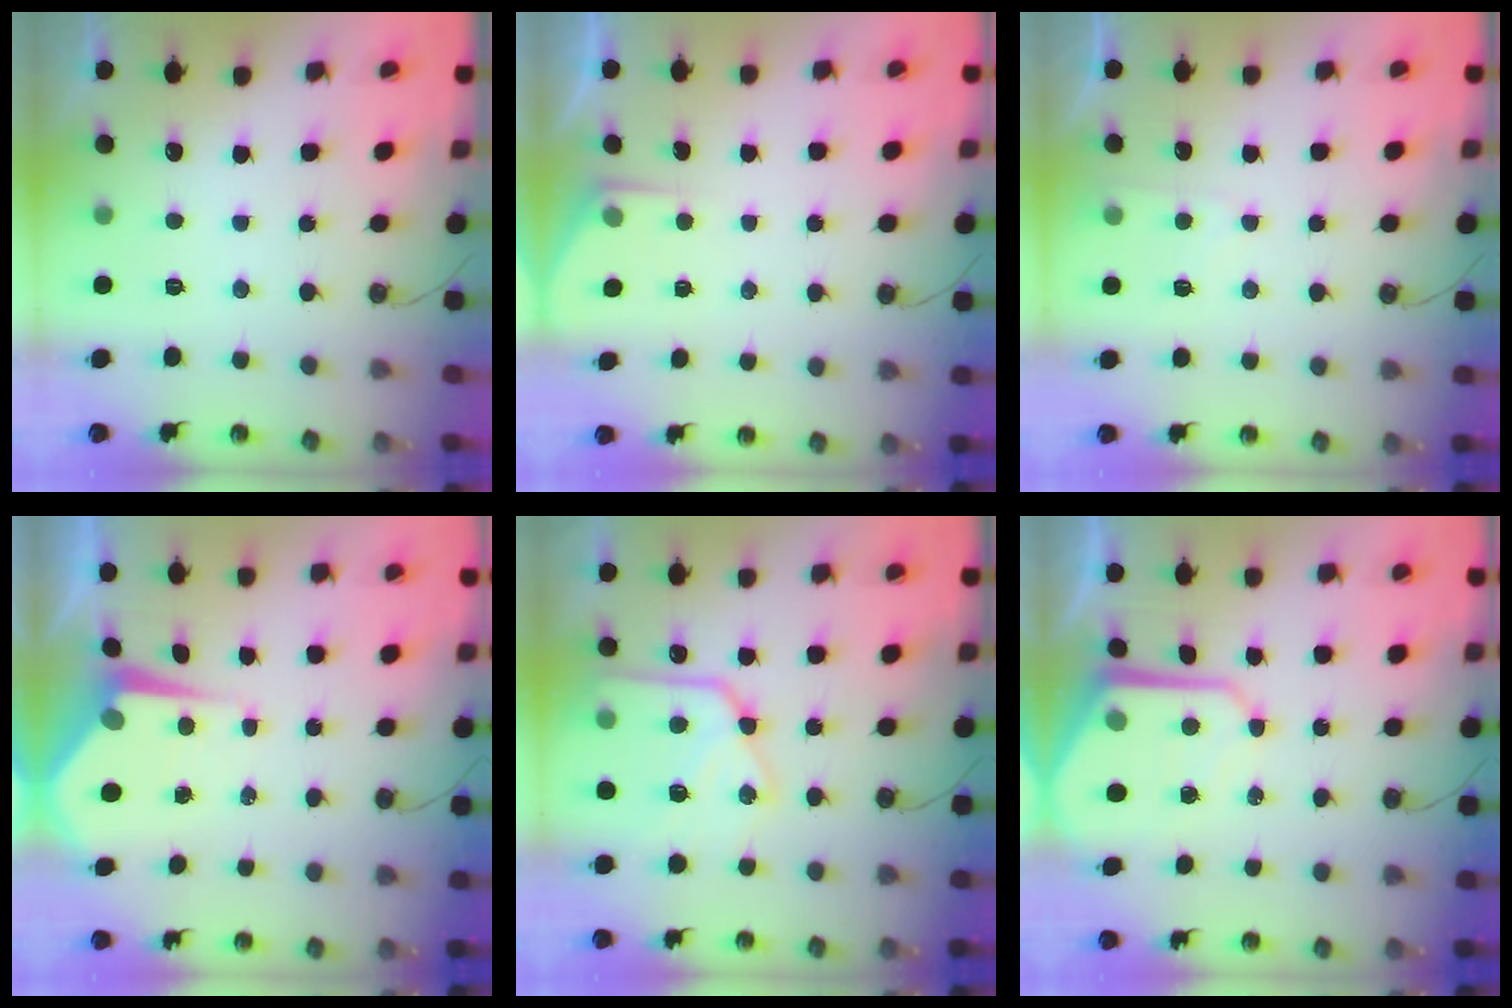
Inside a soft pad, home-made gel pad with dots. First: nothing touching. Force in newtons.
{"total": 2.7, "press": 2.7, "slide": 0.3}
{"total": 3.8, "press": 3.8, "slide": 0.4}
{"total": 5.9, "press": 5.9, "slide": 0.5}
{"total": 17.9, "press": 17.8, "slide": 1.6}
{"total": 10.6, "press": 10.5, "slide": 1.0}